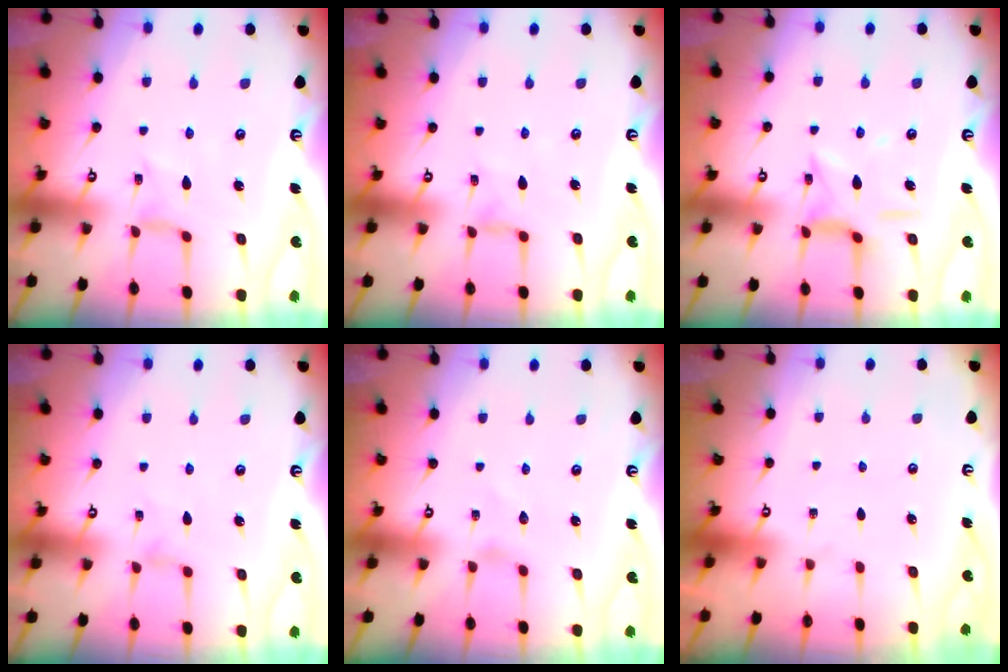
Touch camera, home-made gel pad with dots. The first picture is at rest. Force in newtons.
{"total": 1.7, "press": 1.7, "slide": 0.3}
{"total": 9.2, "press": 9.2, "slide": 0.8}
{"total": 0.7, "press": 0.7, "slide": 0.3}
{"total": 0.0}
{"total": 0.0}